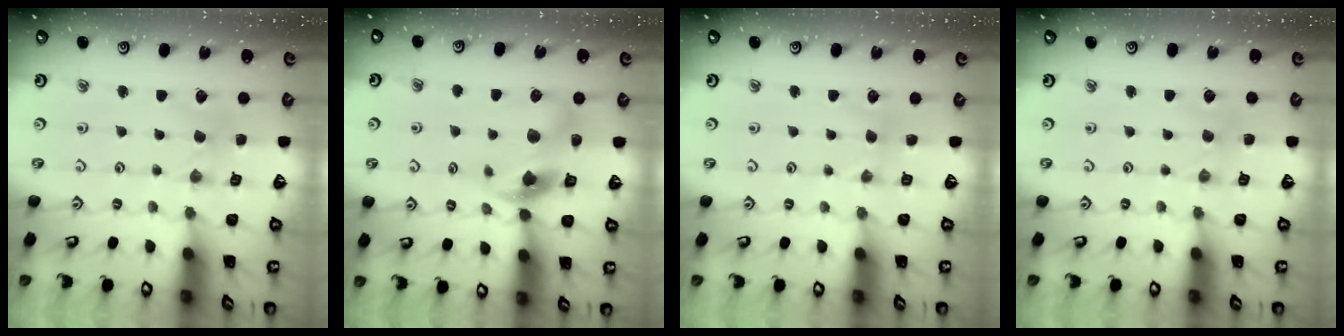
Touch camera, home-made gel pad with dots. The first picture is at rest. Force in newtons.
{"total": 11.5, "press": 11.4, "slide": 1.5}
{"total": 1.3, "press": 1.2, "slide": 0.3}
{"total": 0.8, "press": 0.8, "slide": 0.2}